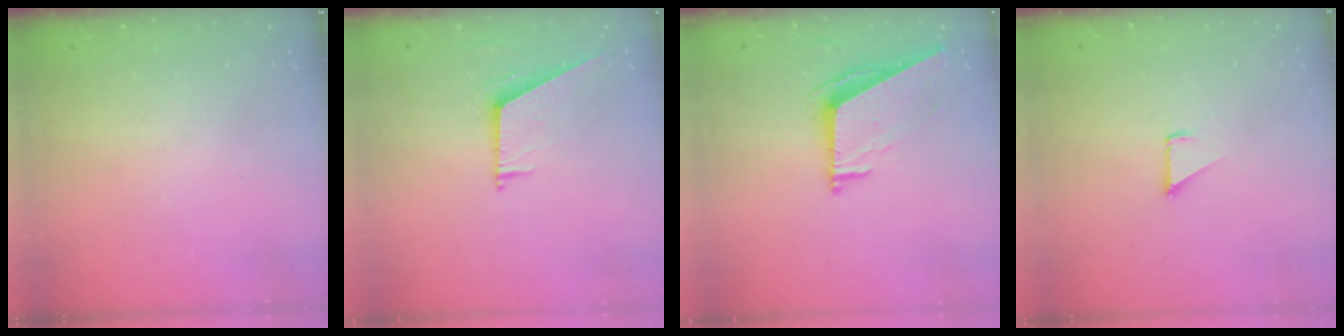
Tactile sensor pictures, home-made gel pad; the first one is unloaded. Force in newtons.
{"total": 6.5, "press": 6.5, "slide": 0.2}
{"total": 7.5, "press": 7.5, "slide": 0.1}
{"total": 1.1, "press": 1.1, "slide": 0.1}